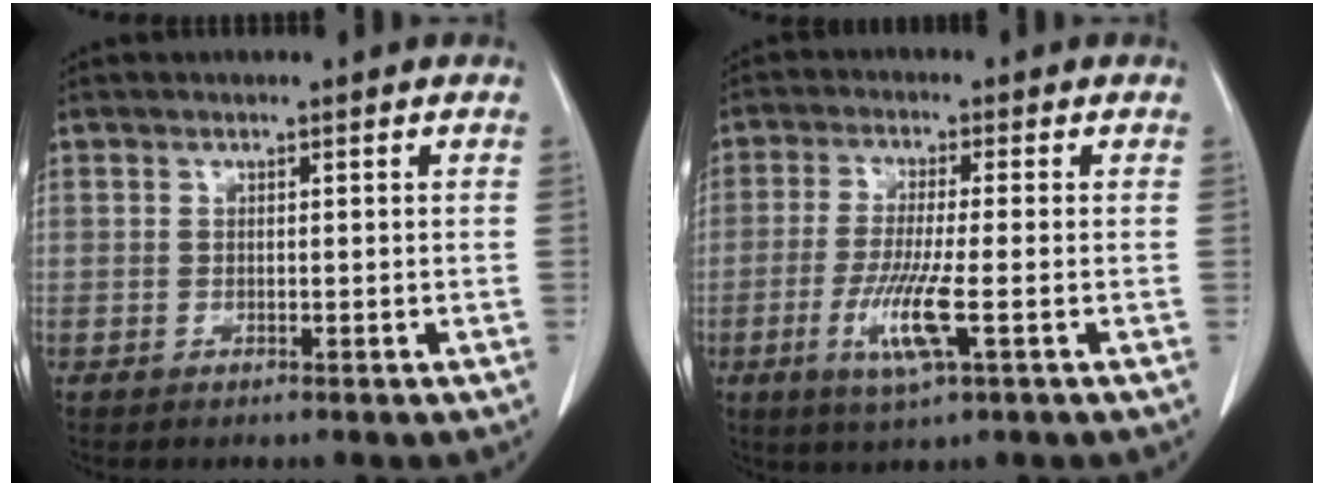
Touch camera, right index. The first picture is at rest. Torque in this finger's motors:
{"motor_torque": [1.55, -0.51, 0.80, 0.19]}